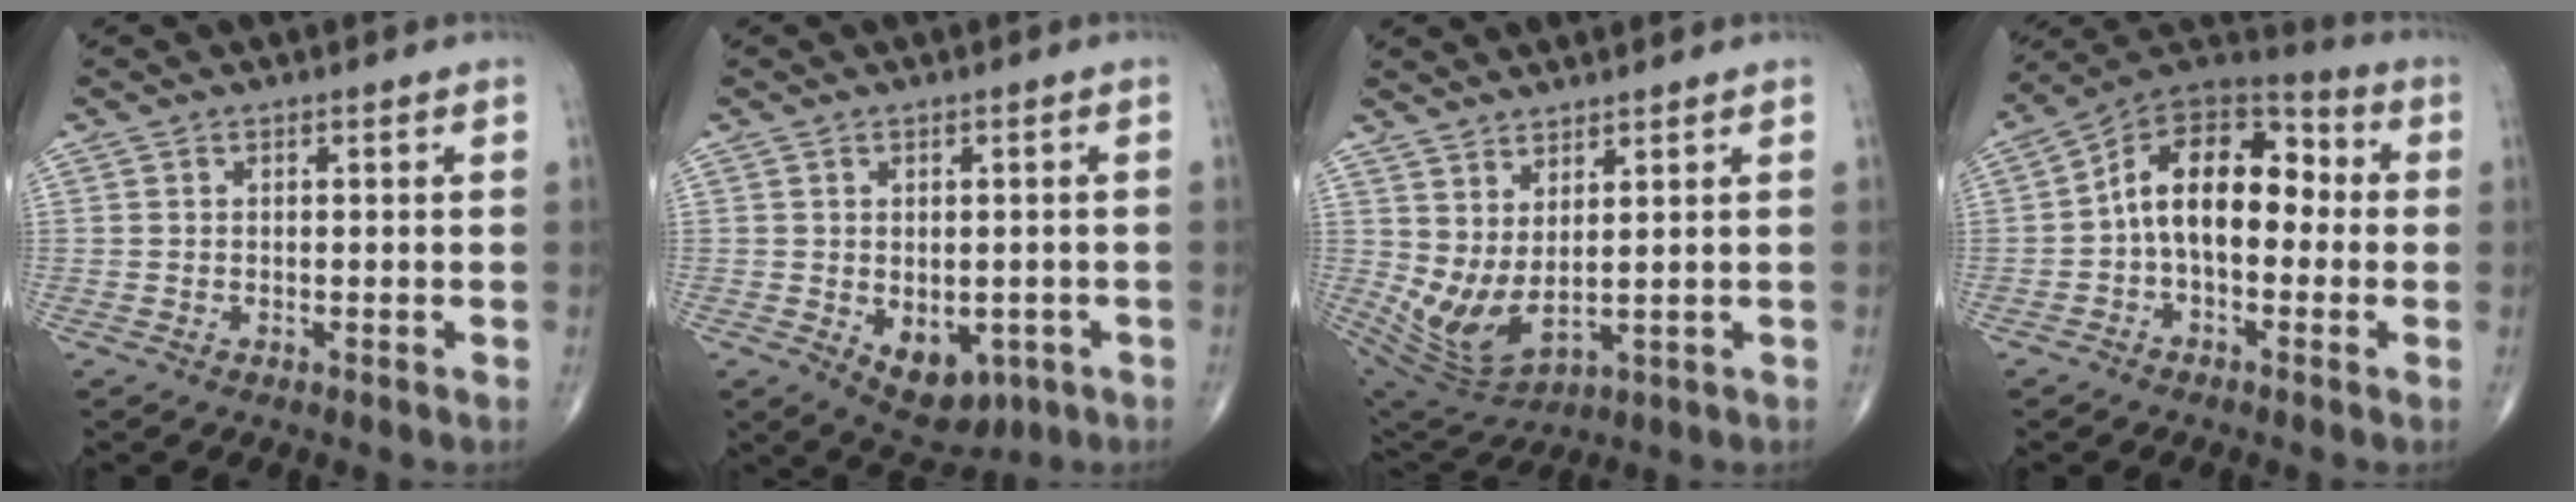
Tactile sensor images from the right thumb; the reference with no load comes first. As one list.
[{"total": 8.3, "force": [-2.5, 5.5, 5.7], "torque": [-0.057, 0.002, -0.020]}, {"total": 9.4, "force": [2.3, 3.6, 8.4], "torque": [-0.179, -0.032, 0.063]}, {"total": 15.1, "force": [-0.4, 9.1, 12.0], "torque": [-0.164, 0.048, -0.021]}]